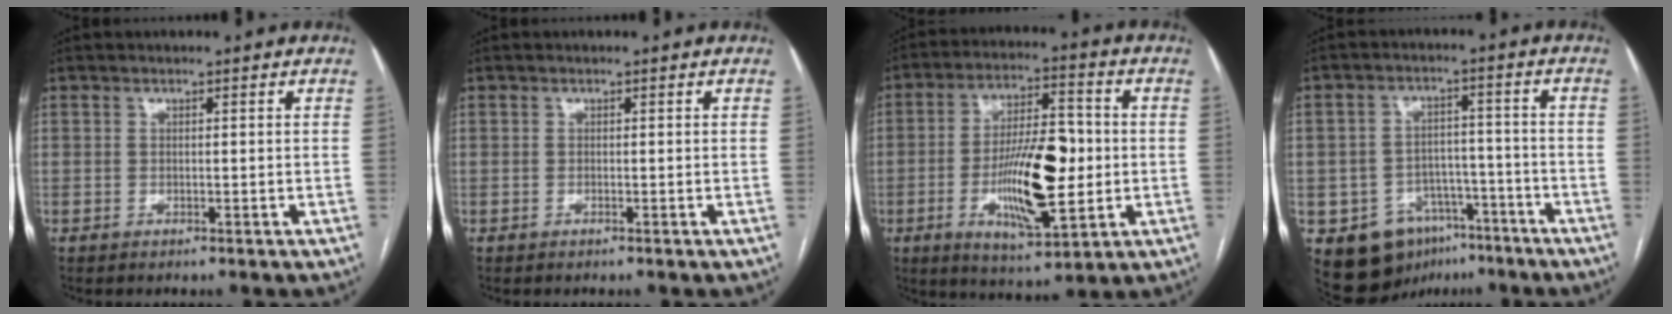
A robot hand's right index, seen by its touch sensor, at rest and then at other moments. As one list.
[{"total": 0.0}, {"total": 14.9, "force": [-2.2, 4.4, 14.1], "torque": [-0.250, 0.004, -0.030]}, {"total": 10.8, "force": [-6.2, 8.1, 3.5], "torque": [-0.049, 0.031, -0.084]}]